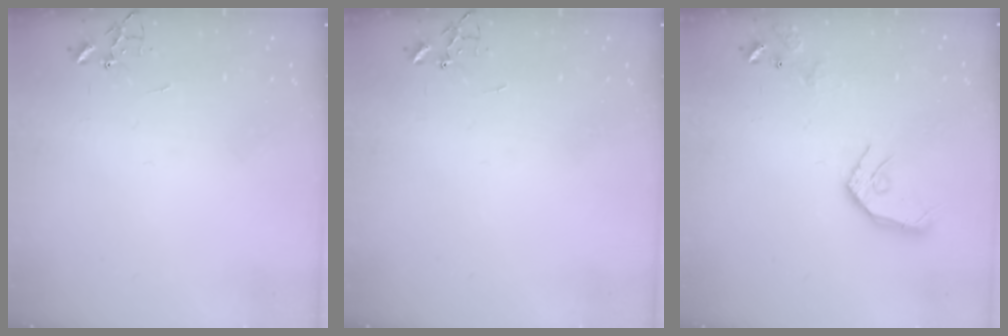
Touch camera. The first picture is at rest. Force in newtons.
{"total": 0.0}
{"total": 12.7, "press": 12.6, "slide": 1.6}